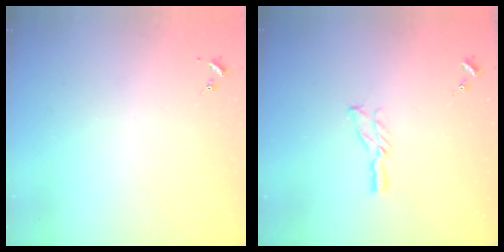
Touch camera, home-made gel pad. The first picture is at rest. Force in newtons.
{"total": 5.8, "press": 5.8, "slide": 0.5}